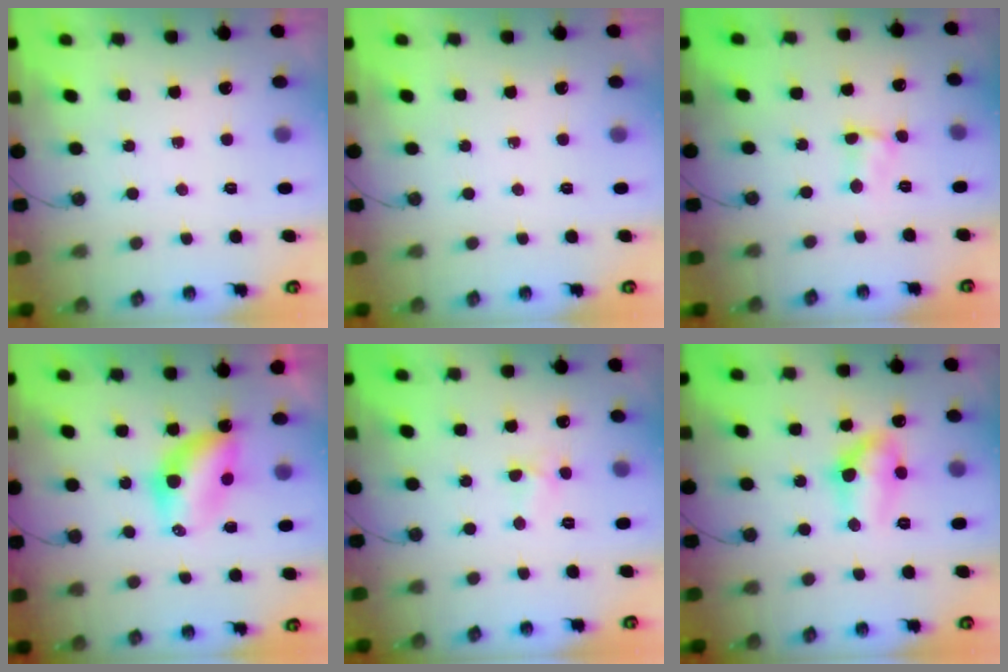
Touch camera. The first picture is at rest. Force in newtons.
{"total": 0.0}
{"total": 1.7, "press": 1.7, "slide": 0.3}
{"total": 6.4, "press": 6.4, "slide": 0.1}
{"total": 2.6, "press": 2.5, "slide": 0.3}
{"total": 10.1, "press": 10.1, "slide": 1.2}